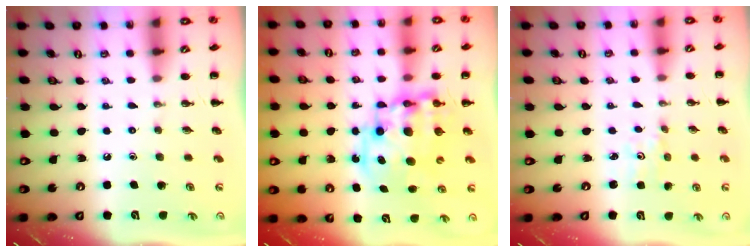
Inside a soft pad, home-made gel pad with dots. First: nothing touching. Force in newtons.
{"total": 13.2, "press": 12.9, "slide": 2.8}
{"total": 1.2, "press": 1.1, "slide": 0.4}